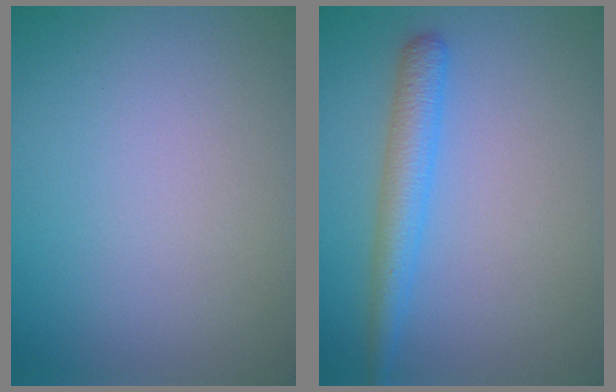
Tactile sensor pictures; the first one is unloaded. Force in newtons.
{"total": 3.0, "press": 3.0, "slide": 0.2}